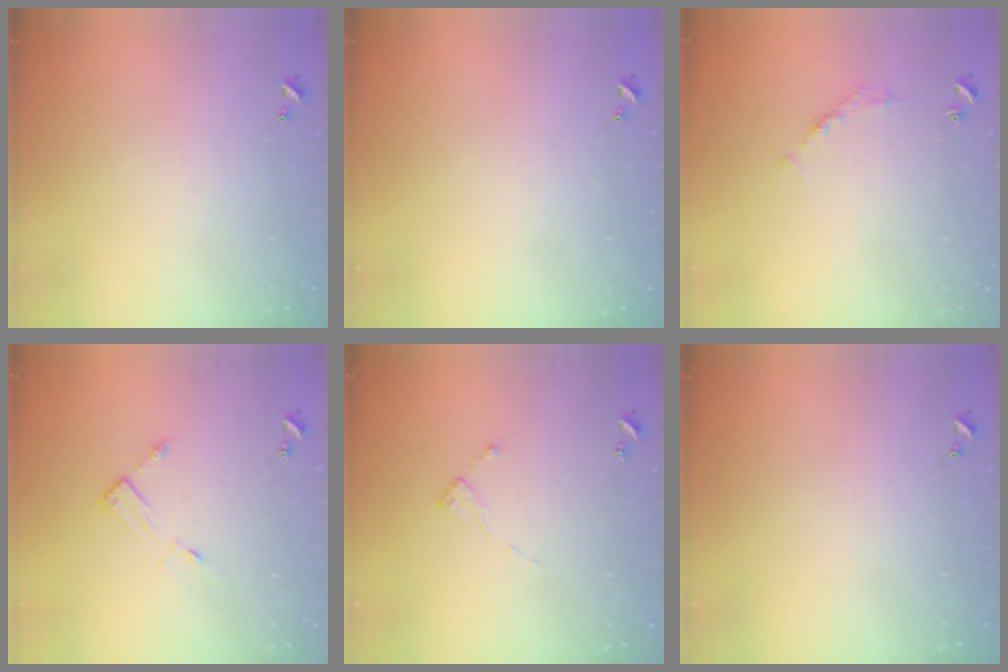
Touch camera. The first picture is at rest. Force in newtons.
{"total": 0.0}
{"total": 2.7, "press": 2.7, "slide": 0.4}
{"total": 3.5, "press": 3.4, "slide": 0.3}
{"total": 6.4, "press": 6.4, "slide": 0.4}
{"total": 0.0}